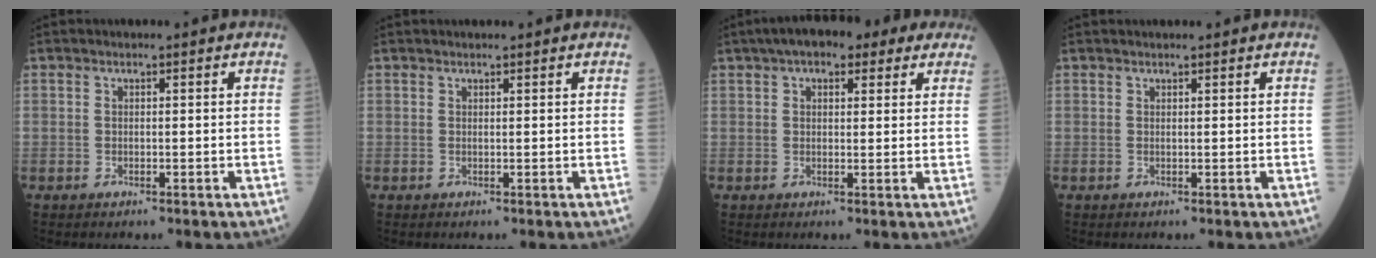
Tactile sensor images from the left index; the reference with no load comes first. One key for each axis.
{"total": 2.1, "fx": 1.9, "fy": 0.3, "fz": 0.7, "tx": -0.009, "ty": 0.021, "tz": 0.028}
{"total": 10.4, "fx": 7.2, "fy": 4.2, "fz": 6.3, "tx": -0.082, "ty": 0.043, "tz": 0.100}
{"total": 2.4, "fx": 2.3, "fy": 0.3, "fz": 0.8, "tx": -0.010, "ty": 0.023, "tz": 0.032}